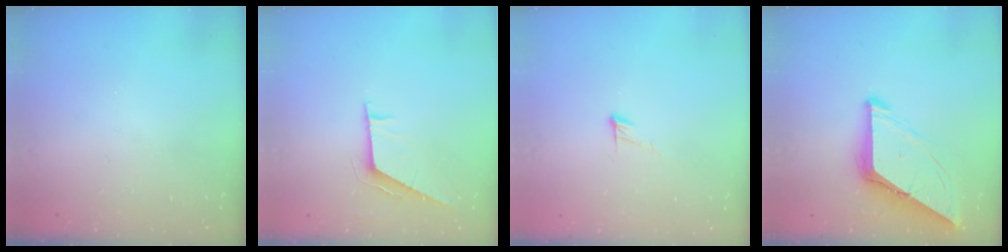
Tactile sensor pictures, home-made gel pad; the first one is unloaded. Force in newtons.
{"total": 6.3, "press": 6.3, "slide": 0.7}
{"total": 4.2, "press": 4.2, "slide": 0.4}
{"total": 10.1, "press": 10.0, "slide": 1.1}